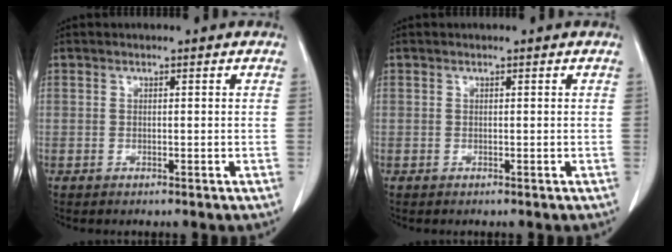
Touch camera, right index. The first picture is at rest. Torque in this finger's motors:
{"motor_torque": [-0.01, 0.00, 0.00, 0.00]}